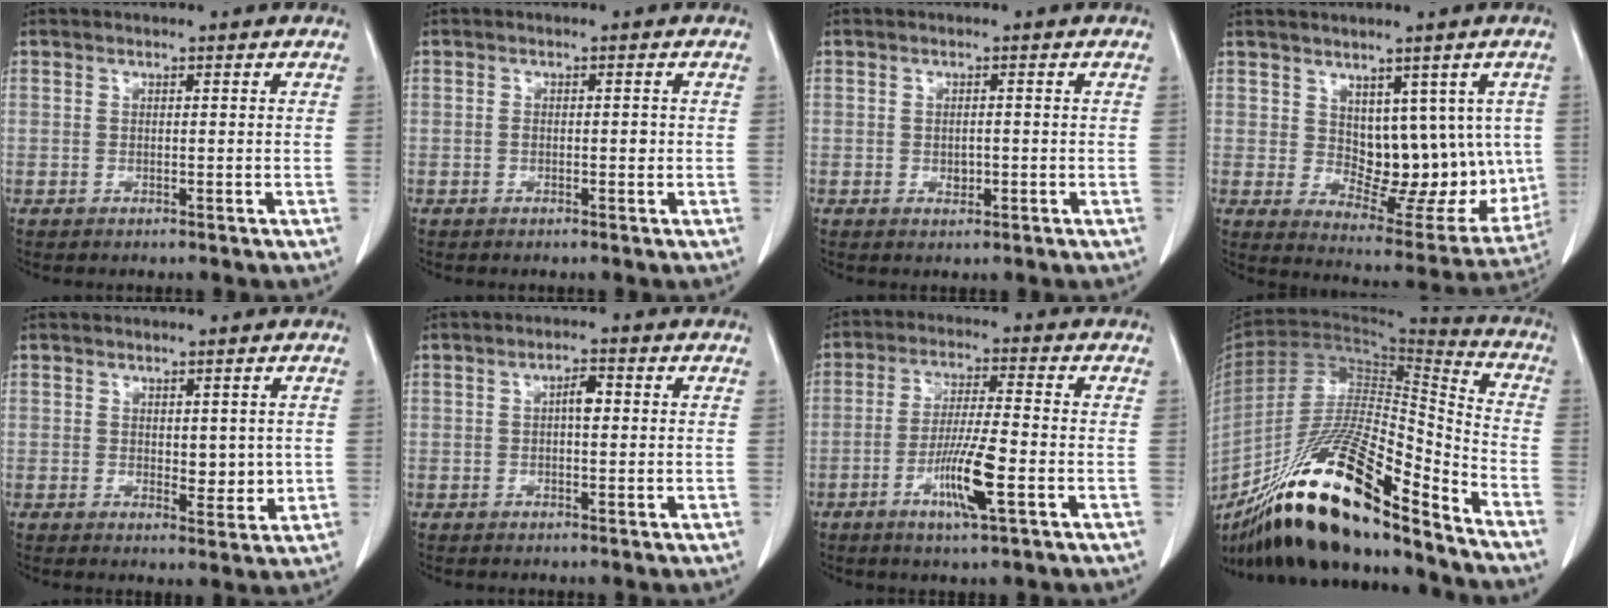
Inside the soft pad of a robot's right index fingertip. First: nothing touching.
{"total": 1.3, "force": [-0.2, 0.6, 1.1], "torque": [-0.018, 0.001, -0.001]}
{"total": 1.4, "force": [-0.3, 0.8, 1.1], "torque": [-0.018, -0.001, 0.000]}
{"total": 12.5, "force": [2.2, 7.0, 10.2], "torque": [-0.114, 0.001, 0.052]}
{"total": 3.6, "force": [0.5, 1.9, 3.0], "torque": [-0.036, -0.010, 0.013]}
{"total": 2.5, "force": [0.3, 0.9, 2.3], "torque": [-0.037, 0.005, 0.002]}
{"total": 8.6, "force": [-3.2, 0.3, 8.0], "torque": [-0.153, -0.012, -0.060]}
{"total": 25.0, "force": [-18.0, 3.6, 17.0], "torque": [-0.304, -0.021, -0.323]}